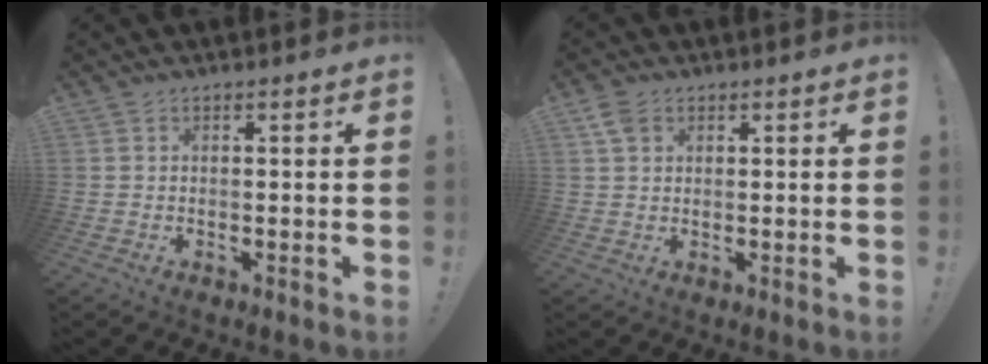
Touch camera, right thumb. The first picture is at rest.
{"total": 4.0, "force": [2.0, 2.6, 2.2], "torque": [-0.032, -0.005, 0.038]}